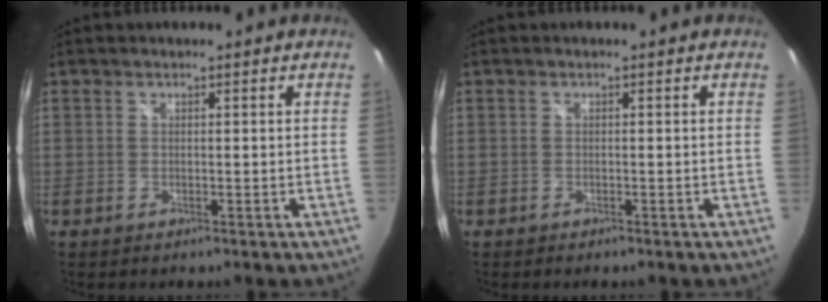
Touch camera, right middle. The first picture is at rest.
{"total": 0.0}